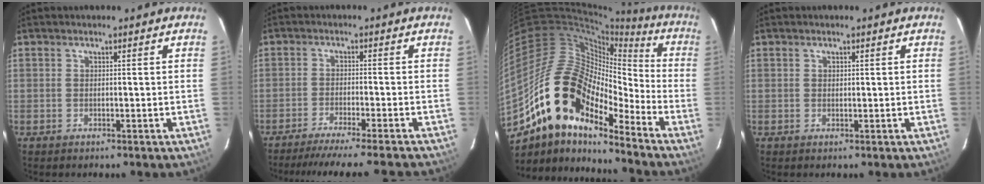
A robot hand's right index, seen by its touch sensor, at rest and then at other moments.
{"total": 10.9, "force": [-9.9, -1.0, 4.5], "torque": [-0.088, -0.020, -0.150]}
{"total": 18.9, "force": [-12.5, 8.7, 11.1], "torque": [-0.195, -0.005, -0.244]}
{"total": 0.6, "force": [0.3, 0.5, 0.2], "torque": [-0.003, 0.003, 0.006]}